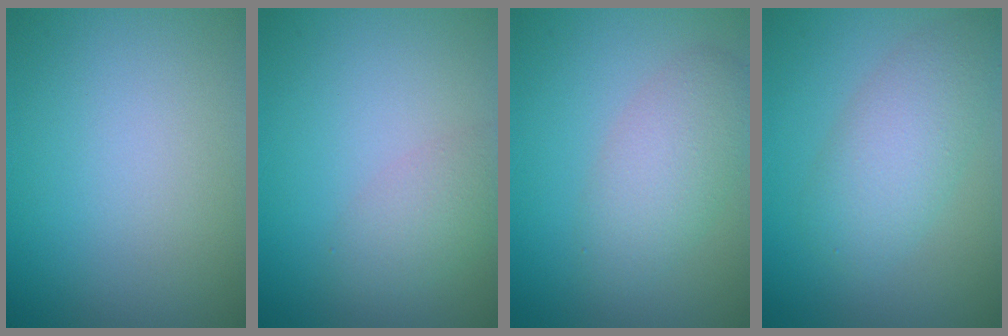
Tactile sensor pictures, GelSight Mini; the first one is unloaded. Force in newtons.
{"total": 2.4, "press": 2.4, "slide": 0.1}
{"total": 3.9, "press": 3.9, "slide": 0.1}
{"total": 4.3, "press": 4.3, "slide": 0.1}